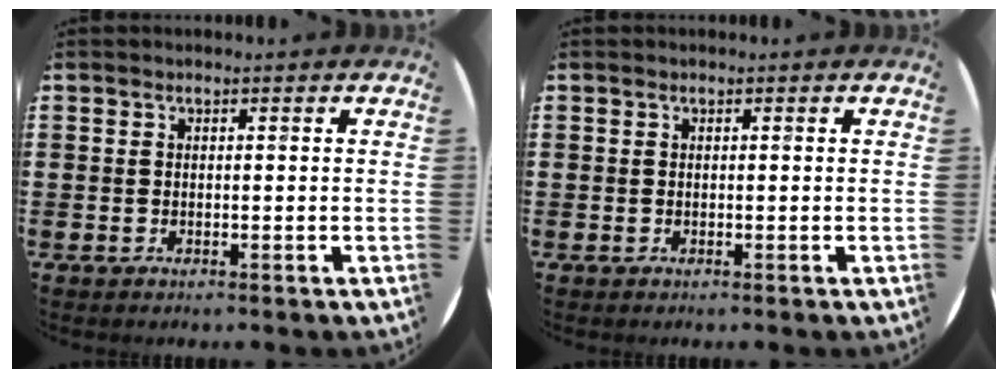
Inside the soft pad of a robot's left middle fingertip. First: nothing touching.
{"total": 0.0}